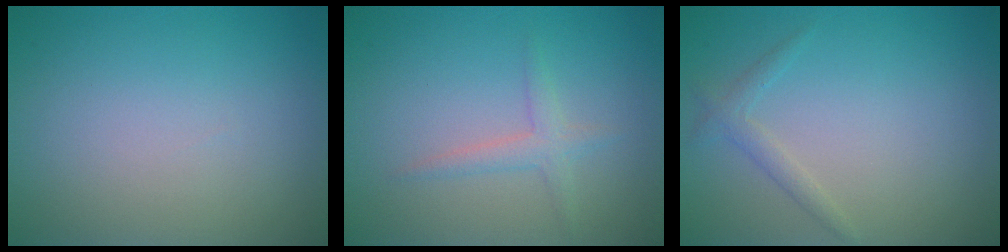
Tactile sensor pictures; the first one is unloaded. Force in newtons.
{"total": 1.7, "press": 1.7, "slide": 0.1}
{"total": 1.3, "press": 1.3, "slide": 0.1}